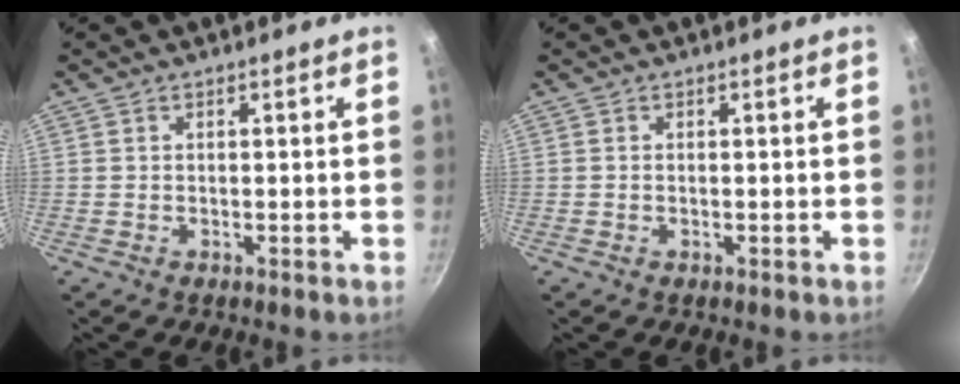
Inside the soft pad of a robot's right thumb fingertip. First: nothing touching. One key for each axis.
{"total": 0.0}